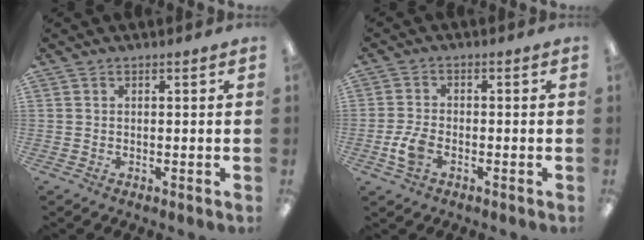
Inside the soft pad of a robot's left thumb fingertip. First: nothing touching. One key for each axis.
{"total": 5.1, "fx": -1.9, "fy": 3.0, "fz": 3.6, "tx": -0.083, "ty": 0.004, "tz": -0.038}